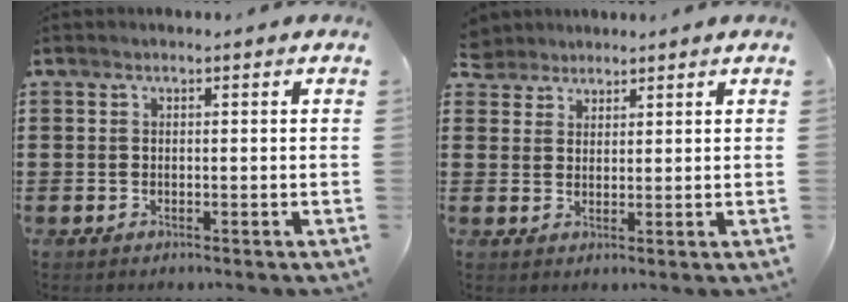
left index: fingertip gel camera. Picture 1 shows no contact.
{"total": 2.9, "force": [2.6, 1.4, -0.3], "torque": [-0.008, 0.006, 0.050]}